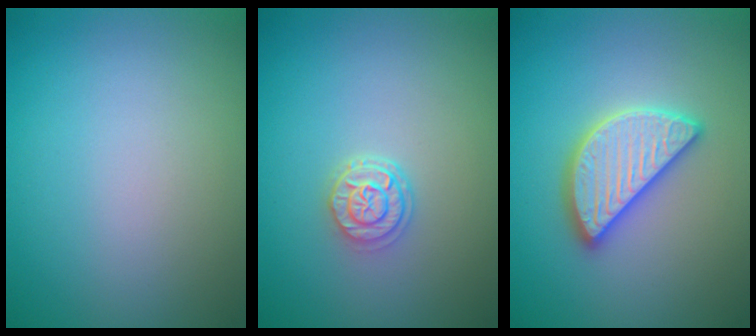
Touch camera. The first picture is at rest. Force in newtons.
{"total": 2.6, "press": 2.2, "slide": 1.5}
{"total": 4.7, "press": 4.7, "slide": 0.4}